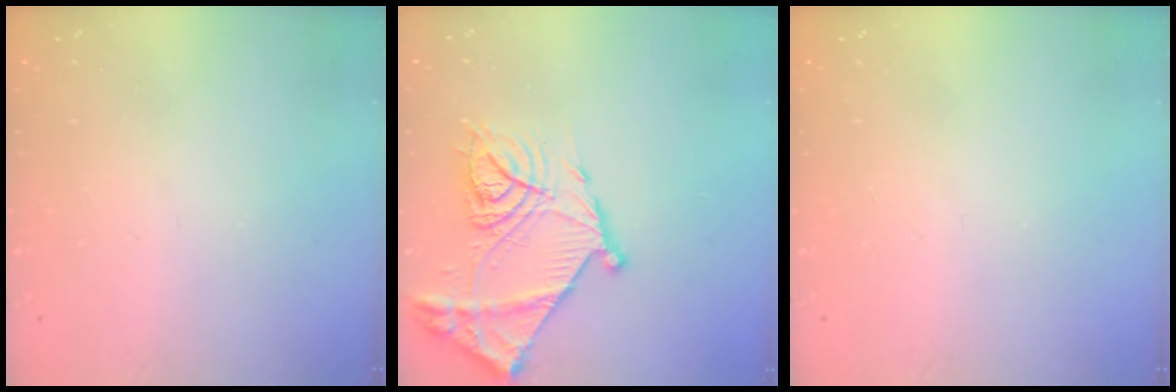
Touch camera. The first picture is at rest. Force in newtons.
{"total": 20.4, "press": 20.3, "slide": 2.0}
{"total": 0.0}